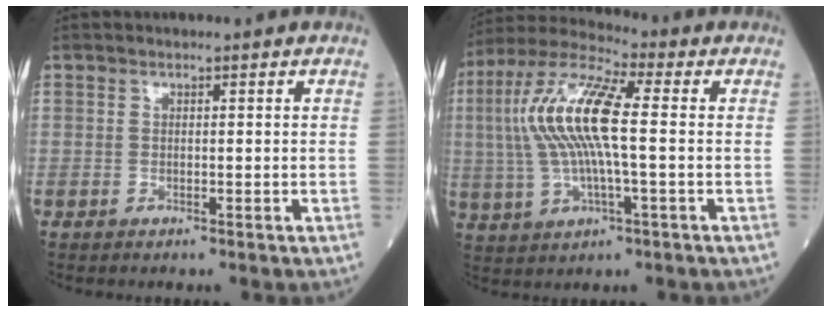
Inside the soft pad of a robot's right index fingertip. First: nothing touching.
{"total": 13.4, "force": [0.8, 2.4, 13.1], "torque": [-0.279, 0.019, 0.008]}